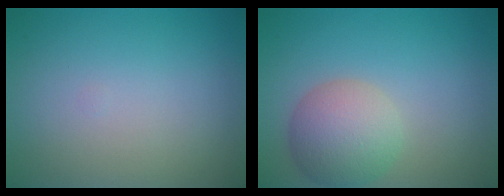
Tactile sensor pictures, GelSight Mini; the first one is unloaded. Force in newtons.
{"total": 4.8, "press": 4.8, "slide": 0.3}